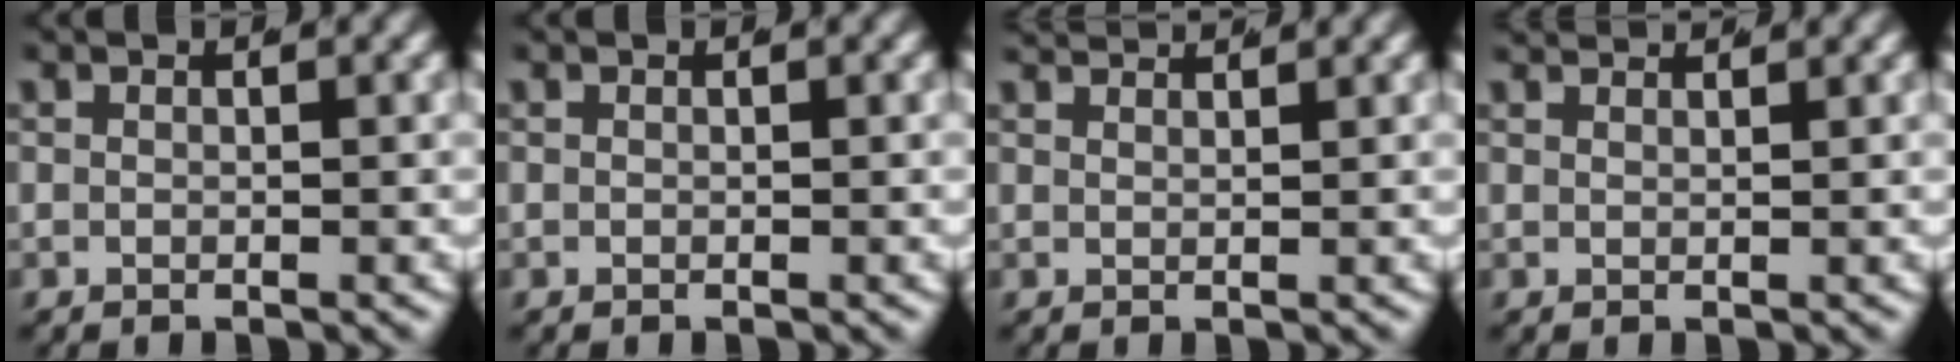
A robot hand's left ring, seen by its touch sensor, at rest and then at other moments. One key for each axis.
{"total": 0.0}
{"total": 2.4, "fx": 2.3, "fy": -0.5, "fz": 0.5, "tx": -0.003, "ty": 0.002, "tz": 0.040}
{"total": 2.0, "fx": 1.9, "fy": -0.6, "fz": 0.3, "tx": 0.002, "ty": 0.001, "tz": 0.032}